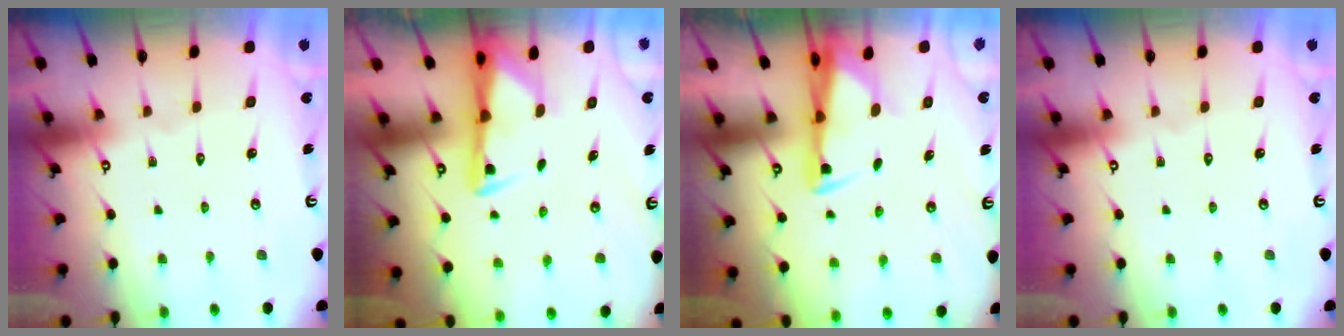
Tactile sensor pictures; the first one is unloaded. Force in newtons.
{"total": 2.9, "press": 2.8, "slide": 0.5}
{"total": 2.8, "press": 2.6, "slide": 0.9}
{"total": 0.0}